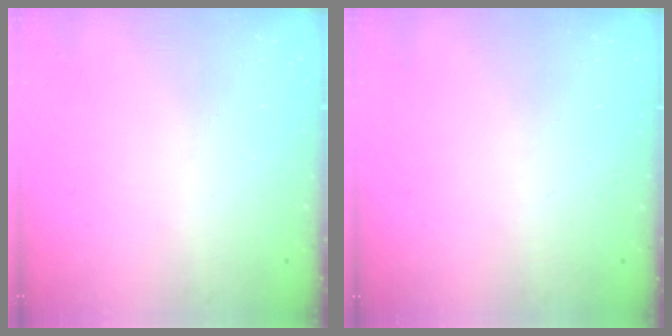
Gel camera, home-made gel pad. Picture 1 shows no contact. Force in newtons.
{"total": 0.0}